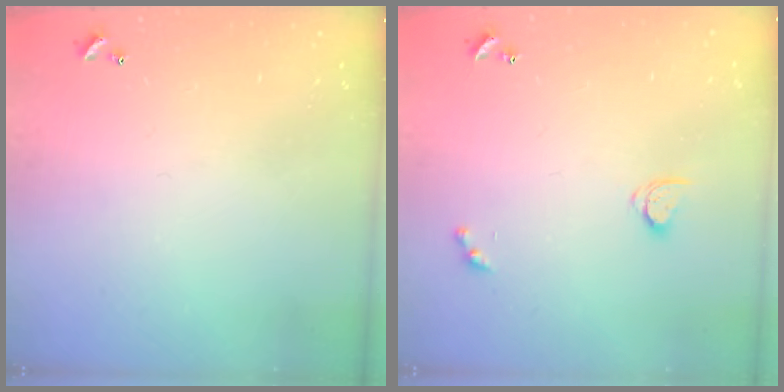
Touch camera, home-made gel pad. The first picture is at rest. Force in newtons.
{"total": 2.8, "press": 2.8, "slide": 0.3}